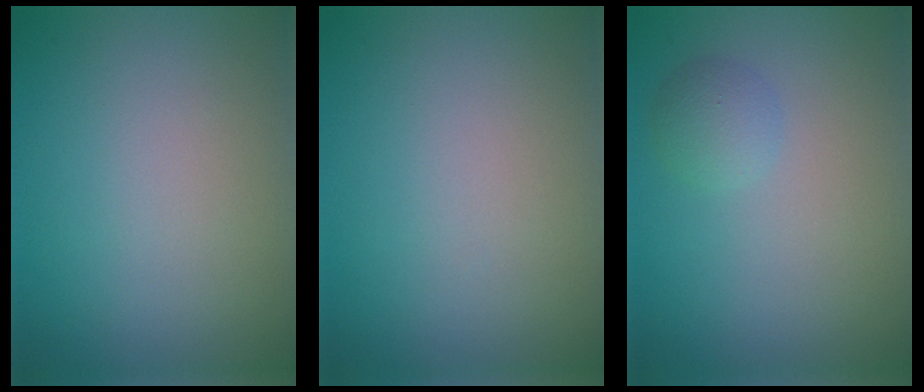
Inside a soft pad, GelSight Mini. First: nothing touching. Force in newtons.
{"total": 0.0}
{"total": 1.7, "press": 1.7, "slide": 0.1}